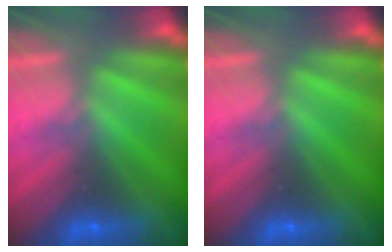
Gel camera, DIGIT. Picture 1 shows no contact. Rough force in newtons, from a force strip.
{"total": 0.0}